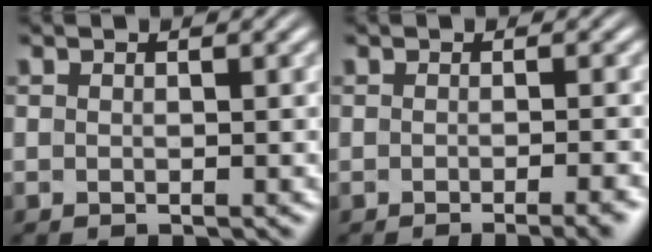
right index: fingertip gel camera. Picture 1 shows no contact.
{"total": 2.6, "force": [-2.0, 0.0, 1.7], "torque": [-0.012, 0.007, -0.034]}